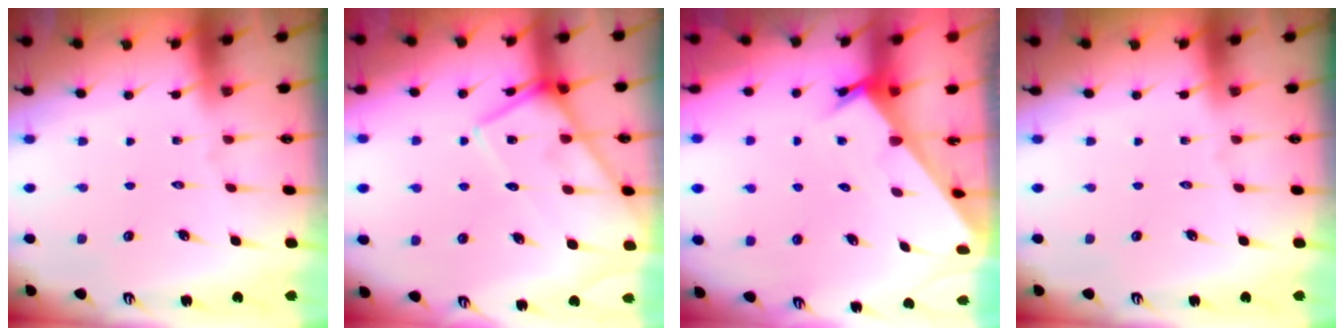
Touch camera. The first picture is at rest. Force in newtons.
{"total": 13.2, "press": 13.2, "slide": 1.1}
{"total": 2.3, "press": 2.3, "slide": 0.0}
{"total": 0.0}